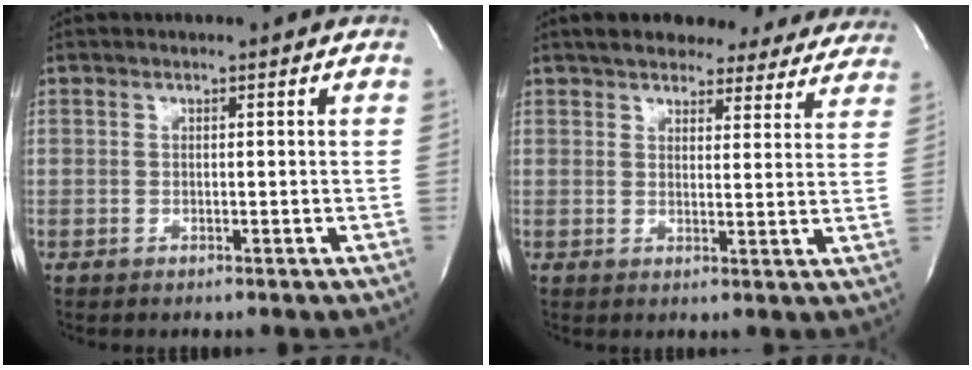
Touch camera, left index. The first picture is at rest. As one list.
[{"total": 19.0, "force": [16.8, 6.2, 6.3], "torque": [-0.083, 0.007, 0.193]}]